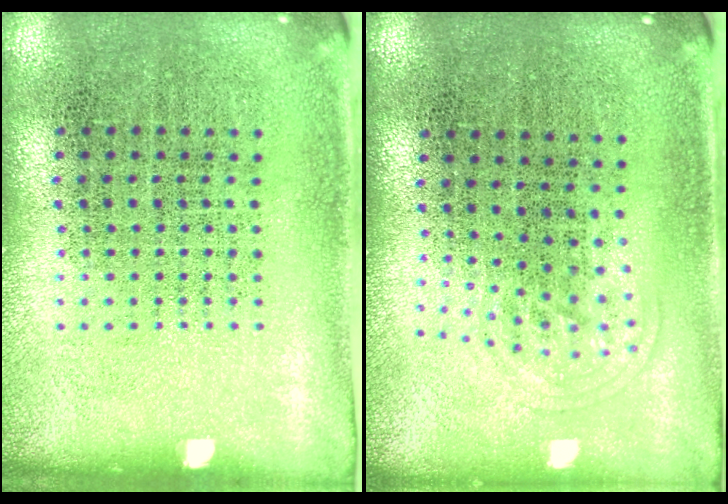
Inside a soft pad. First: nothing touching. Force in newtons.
{"total": 1.0, "press": 0.6, "slide": 0.8}